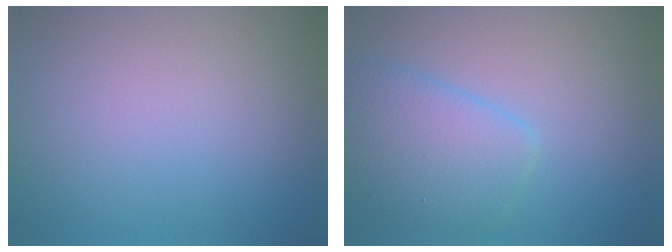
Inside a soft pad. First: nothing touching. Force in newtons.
{"total": 4.2, "press": 4.2, "slide": 0.2}